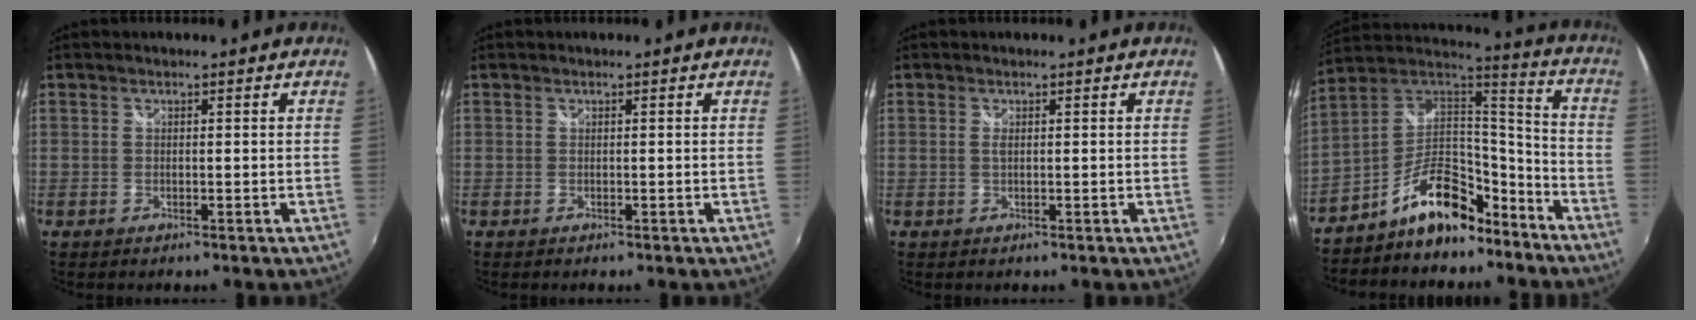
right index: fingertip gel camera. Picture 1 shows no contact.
{"total": 0.0}
{"total": 0.7, "force": [0.1, 0.1, 0.7], "torque": [-0.014, 0.001, 0.001]}
{"total": 15.3, "force": [-9.9, 7.8, 8.7], "torque": [-0.166, 0.044, -0.154]}